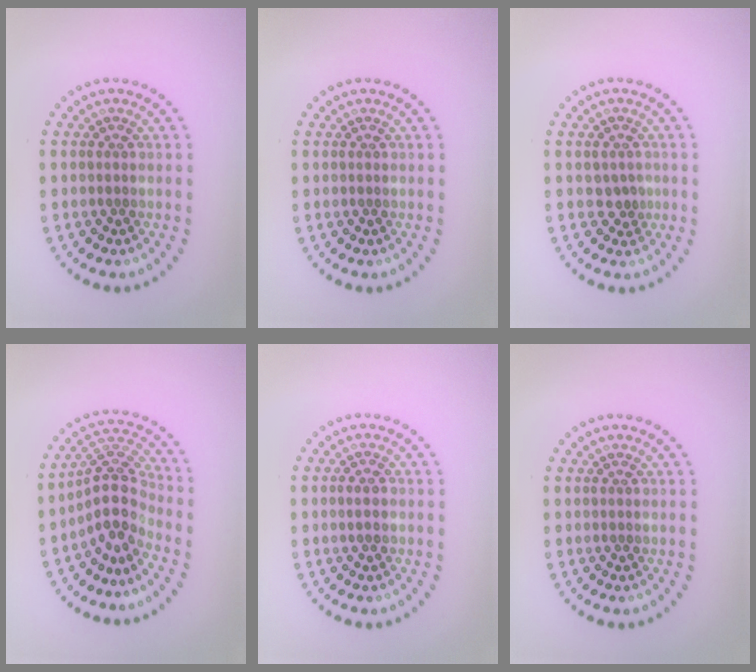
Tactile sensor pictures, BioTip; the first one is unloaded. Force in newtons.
{"total": 0.0}
{"total": 1.4, "press": 1.2, "slide": 0.7}
{"total": 4.1, "press": 2.9, "slide": 2.9}
{"total": 0.8, "press": 0.8, "slide": 0.1}
{"total": 0.0}